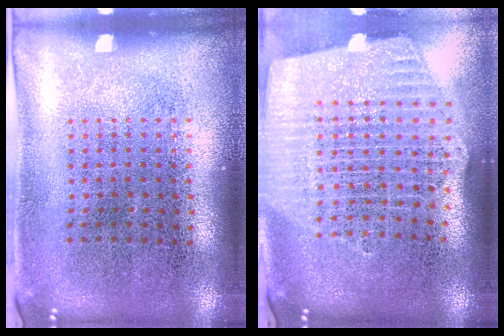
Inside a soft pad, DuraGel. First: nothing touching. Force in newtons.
{"total": 2.5, "press": 2.1, "slide": 1.4}